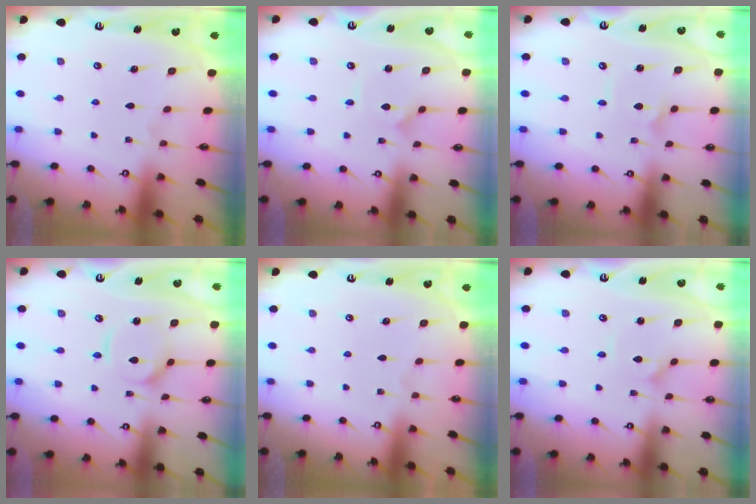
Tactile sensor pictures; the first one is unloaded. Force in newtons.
{"total": 1.4, "press": 1.4, "slide": 0.2}
{"total": 2.5, "press": 2.5, "slide": 0.2}
{"total": 8.8, "press": 8.7, "slide": 0.7}
{"total": 0.0}
{"total": 1.2, "press": 1.2, "slide": 0.2}